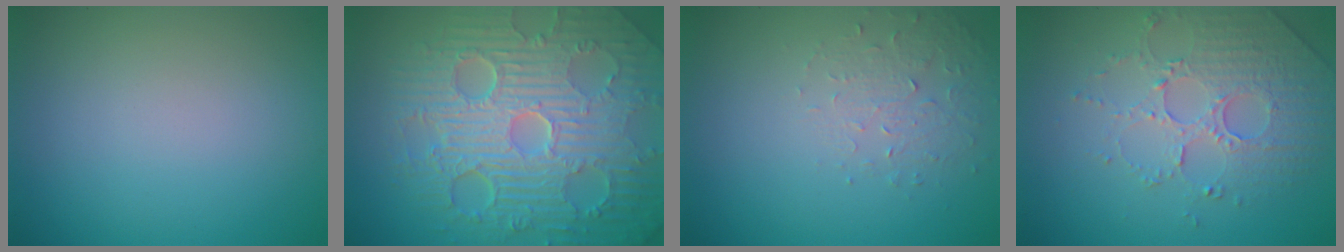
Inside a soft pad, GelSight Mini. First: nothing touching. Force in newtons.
{"total": 11.5, "press": 7.4, "slide": 8.8}
{"total": 1.6, "press": 0.9, "slide": 1.3}
{"total": 5.0, "press": 3.5, "slide": 3.6}